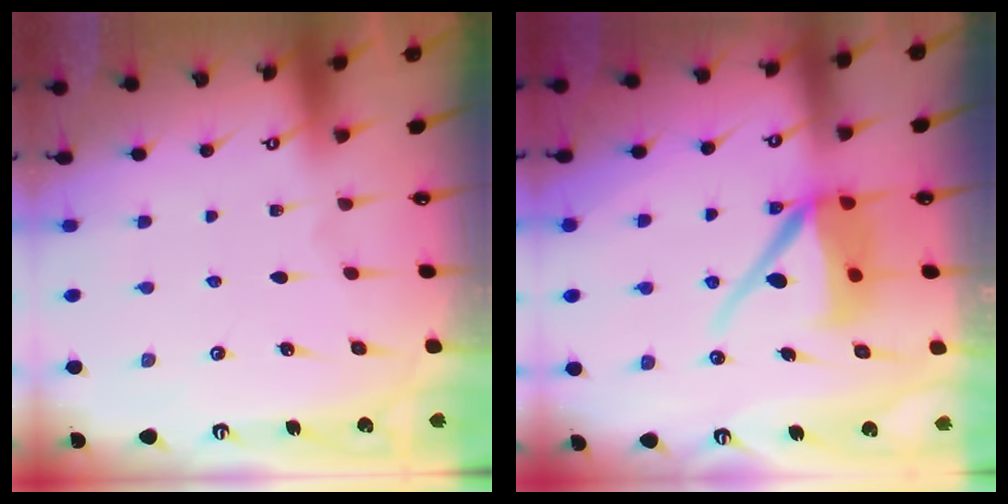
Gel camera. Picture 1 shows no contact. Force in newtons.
{"total": 9.8, "press": 9.7, "slide": 1.0}